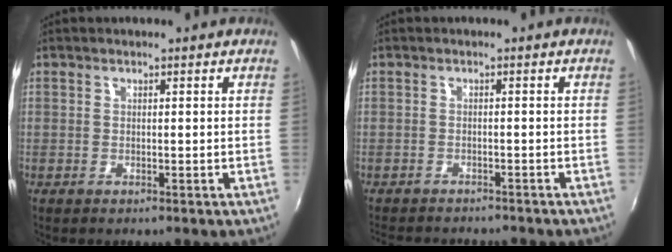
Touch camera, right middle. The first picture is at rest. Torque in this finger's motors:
{"motor_torque": [0.04, -0.08, 0.01, 0.01]}